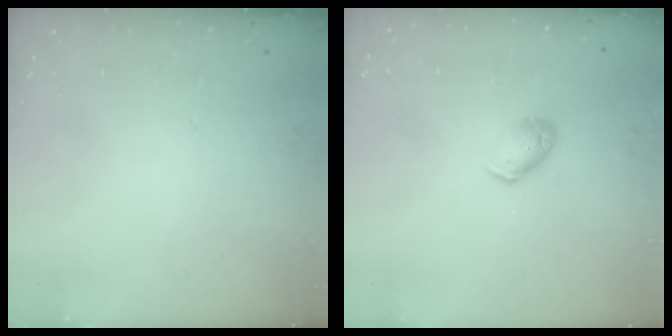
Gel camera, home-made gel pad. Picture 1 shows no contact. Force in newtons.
{"total": 5.5, "press": 5.5, "slide": 0.5}